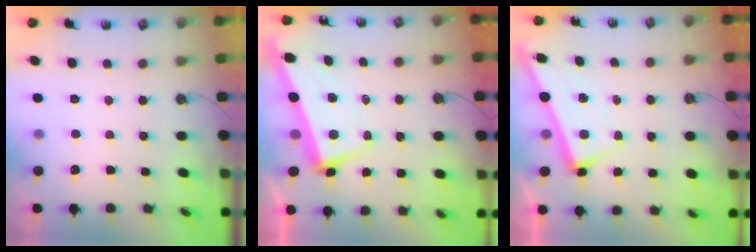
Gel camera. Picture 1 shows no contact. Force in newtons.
{"total": 2.1, "press": 0.6, "slide": 2.0}
{"total": 2.4, "press": 2.4, "slide": 0.1}